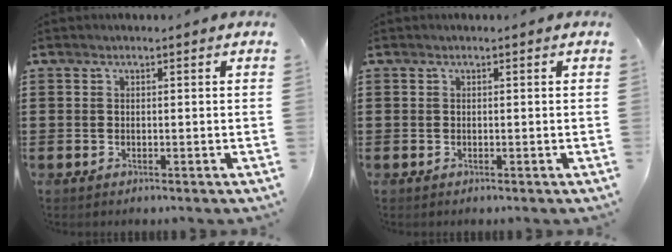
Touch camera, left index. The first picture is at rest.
{"total": 0.0}